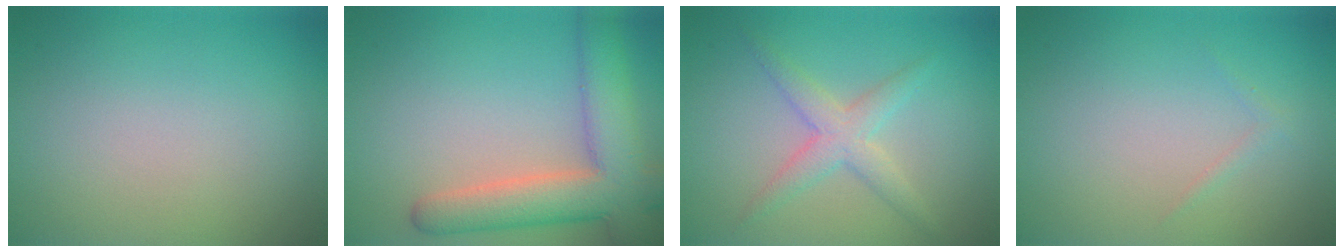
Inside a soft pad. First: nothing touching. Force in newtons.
{"total": 7.5, "press": 7.4, "slide": 0.7}
{"total": 2.8, "press": 2.8, "slide": 0.1}
{"total": 0.6, "press": 0.6, "slide": 0.0}